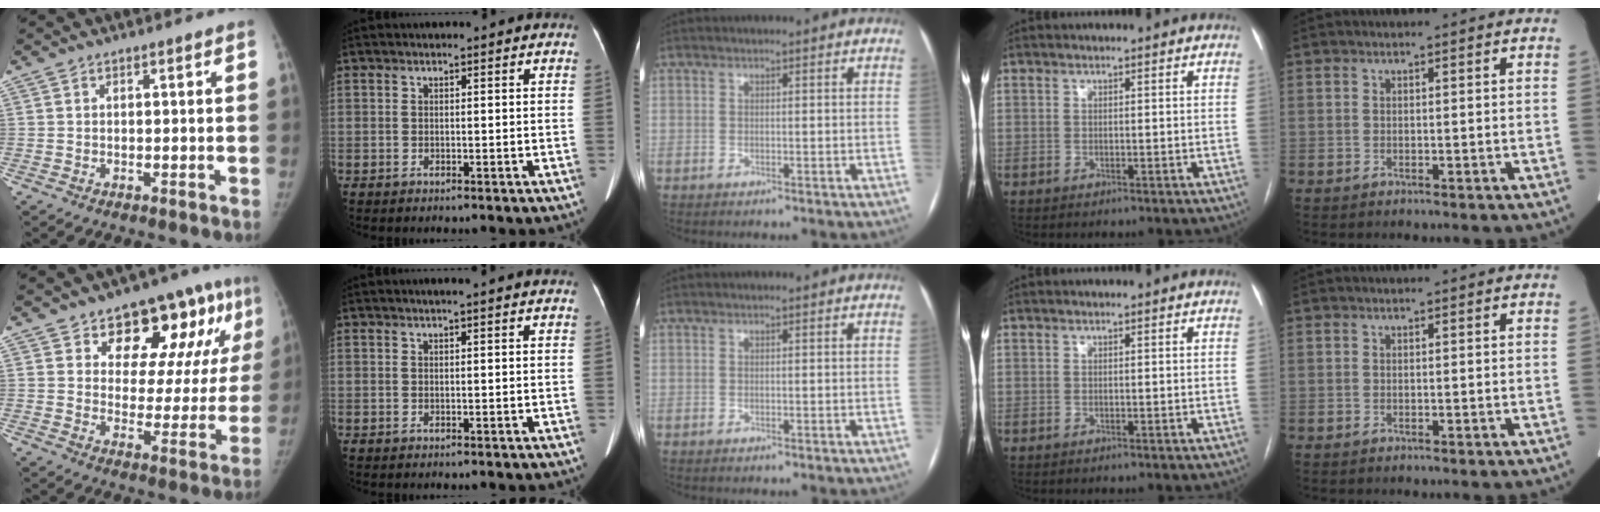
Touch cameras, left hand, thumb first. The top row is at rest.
{"thumb": {"total": 18.8, "force": [9.7, 9.8, 12.9], "torque": [-0.109, -0.023, 0.135]}, "index": {"total": 2.4, "force": [2.0, -0.3, 1.4], "torque": [-0.018, 0.019, 0.026]}}